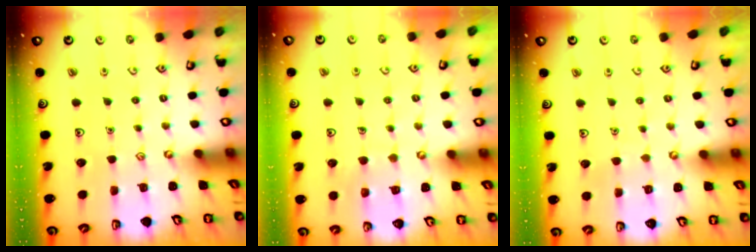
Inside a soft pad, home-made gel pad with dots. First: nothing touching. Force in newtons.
{"total": 6.0, "press": 6.0, "slide": 0.5}
{"total": 1.7, "press": 1.7, "slide": 0.1}